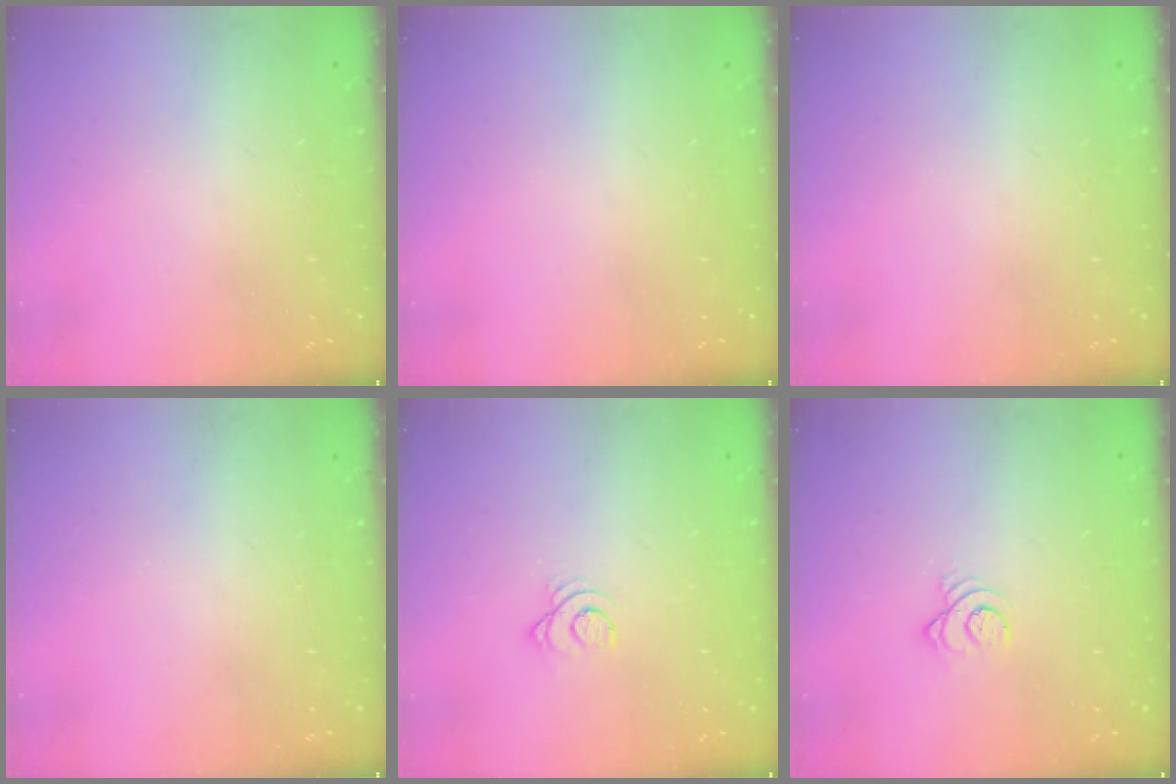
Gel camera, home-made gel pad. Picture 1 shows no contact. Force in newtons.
{"total": 0.0}
{"total": 0.0}
{"total": 0.0}
{"total": 3.1, "press": 3.1, "slide": 0.4}
{"total": 3.0, "press": 3.0, "slide": 0.1}